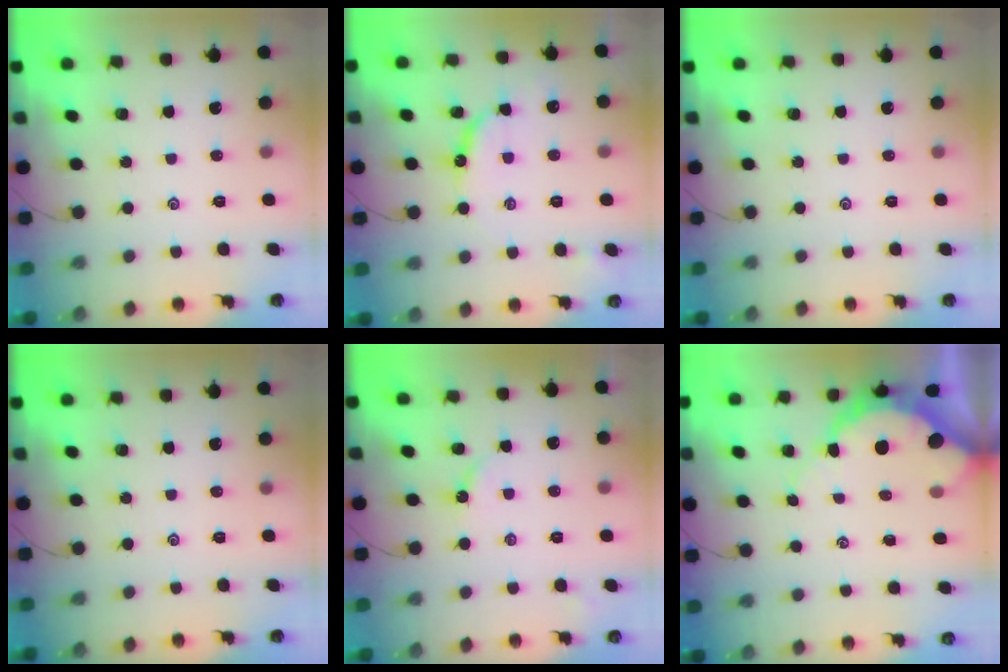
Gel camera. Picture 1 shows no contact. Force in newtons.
{"total": 9.4, "press": 9.4, "slide": 0.9}
{"total": 0.0}
{"total": 0.0}
{"total": 2.6, "press": 2.6, "slide": 0.4}
{"total": 7.9, "press": 7.8, "slide": 0.8}